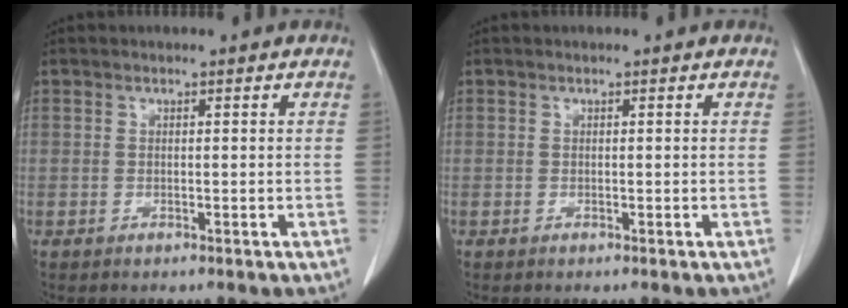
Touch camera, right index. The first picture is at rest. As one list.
[{"total": 0.0}]